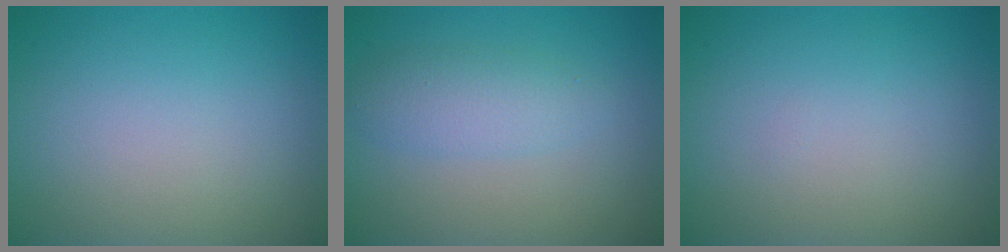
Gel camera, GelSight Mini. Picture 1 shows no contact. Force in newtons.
{"total": 2.8, "press": 2.8, "slide": 0.1}
{"total": 0.0}